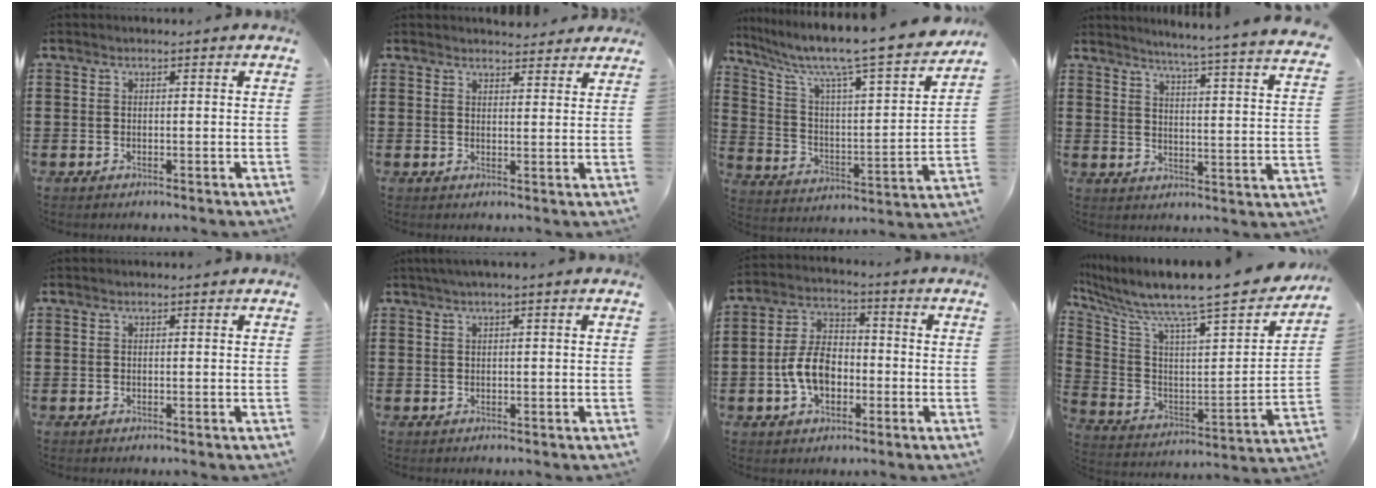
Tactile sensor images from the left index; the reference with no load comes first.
{"total": 2.9, "force": [2.9, 0.6, 0.2], "torque": [-0.003, -0.010, 0.054]}
{"total": 9.3, "force": [7.8, 0.5, 4.9], "torque": [-0.130, -0.066, 0.122]}
{"total": 4.9, "force": [4.2, -1.5, 1.8], "torque": [-0.047, -0.048, 0.062]}
{"total": 0.0}
{"total": 1.2, "force": [0.4, -0.1, 1.1], "torque": [-0.017, -0.002, 0.007]}
{"total": 8.0, "force": [-2.1, 5.1, 5.8], "torque": [-0.137, 0.006, -0.045]}
{"total": 9.9, "force": [8.5, 0.3, 5.2], "torque": [-0.120, -0.077, 0.127]}